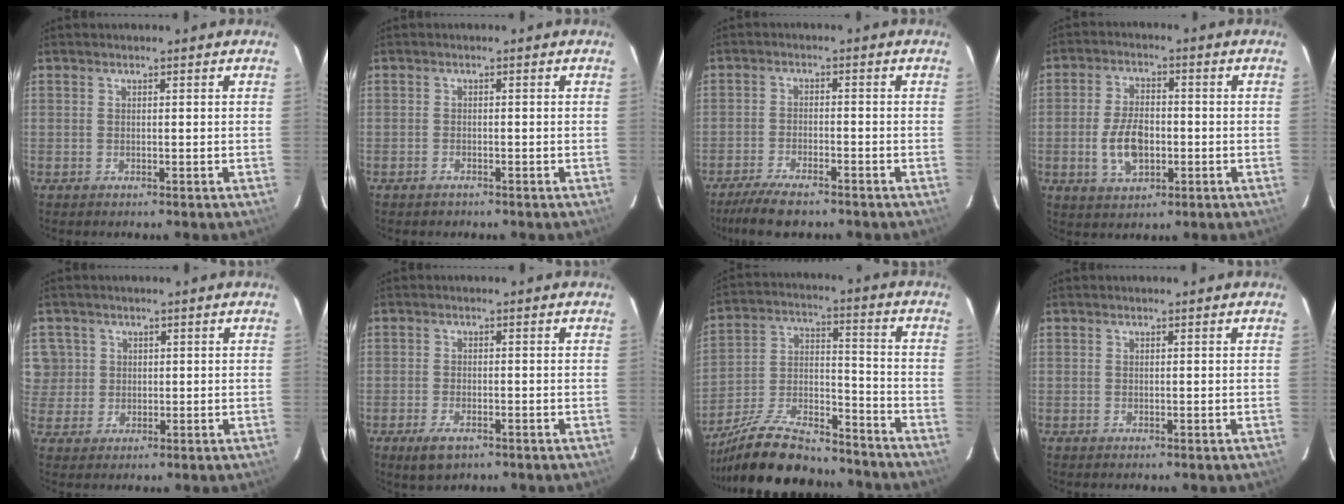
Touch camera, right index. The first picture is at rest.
{"total": 1.1, "force": [-0.9, 0.6, 0.1], "torque": [-0.006, 0.003, -0.014]}
{"total": 8.3, "force": [-6.9, 2.0, 4.3], "torque": [-0.105, -0.017, -0.118]}
{"total": 8.4, "force": [-1.8, 4.8, 6.6], "torque": [-0.134, 0.003, -0.026]}
{"total": 5.7, "force": [1.2, 5.5, 0.7], "torque": [0.000, 0.020, 0.028]}
{"total": 4.4, "force": [-2.7, 2.0, 2.8], "torque": [-0.069, -0.011, -0.047]}
{"total": 23.6, "force": [-19.2, 7.5, 11.4], "torque": [-0.226, 0.002, -0.302]}
{"total": 0.0}